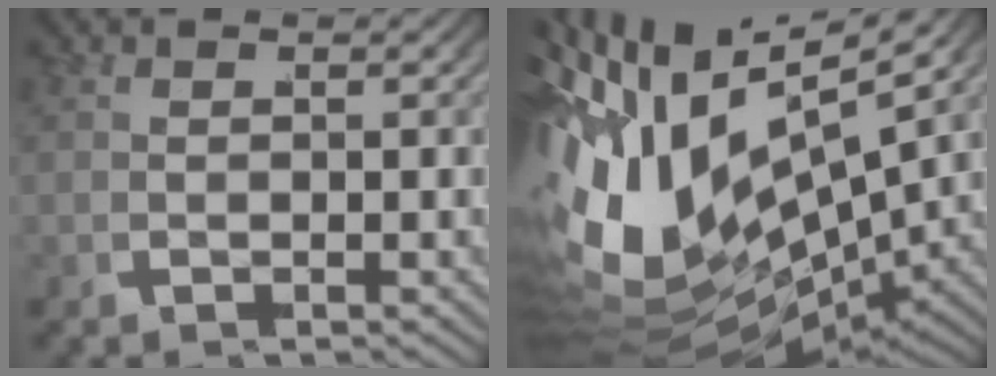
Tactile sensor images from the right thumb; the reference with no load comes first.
{"total": 19.9, "force": [-1.8, 14.2, 13.8], "torque": [-0.299, -0.063, -0.002]}